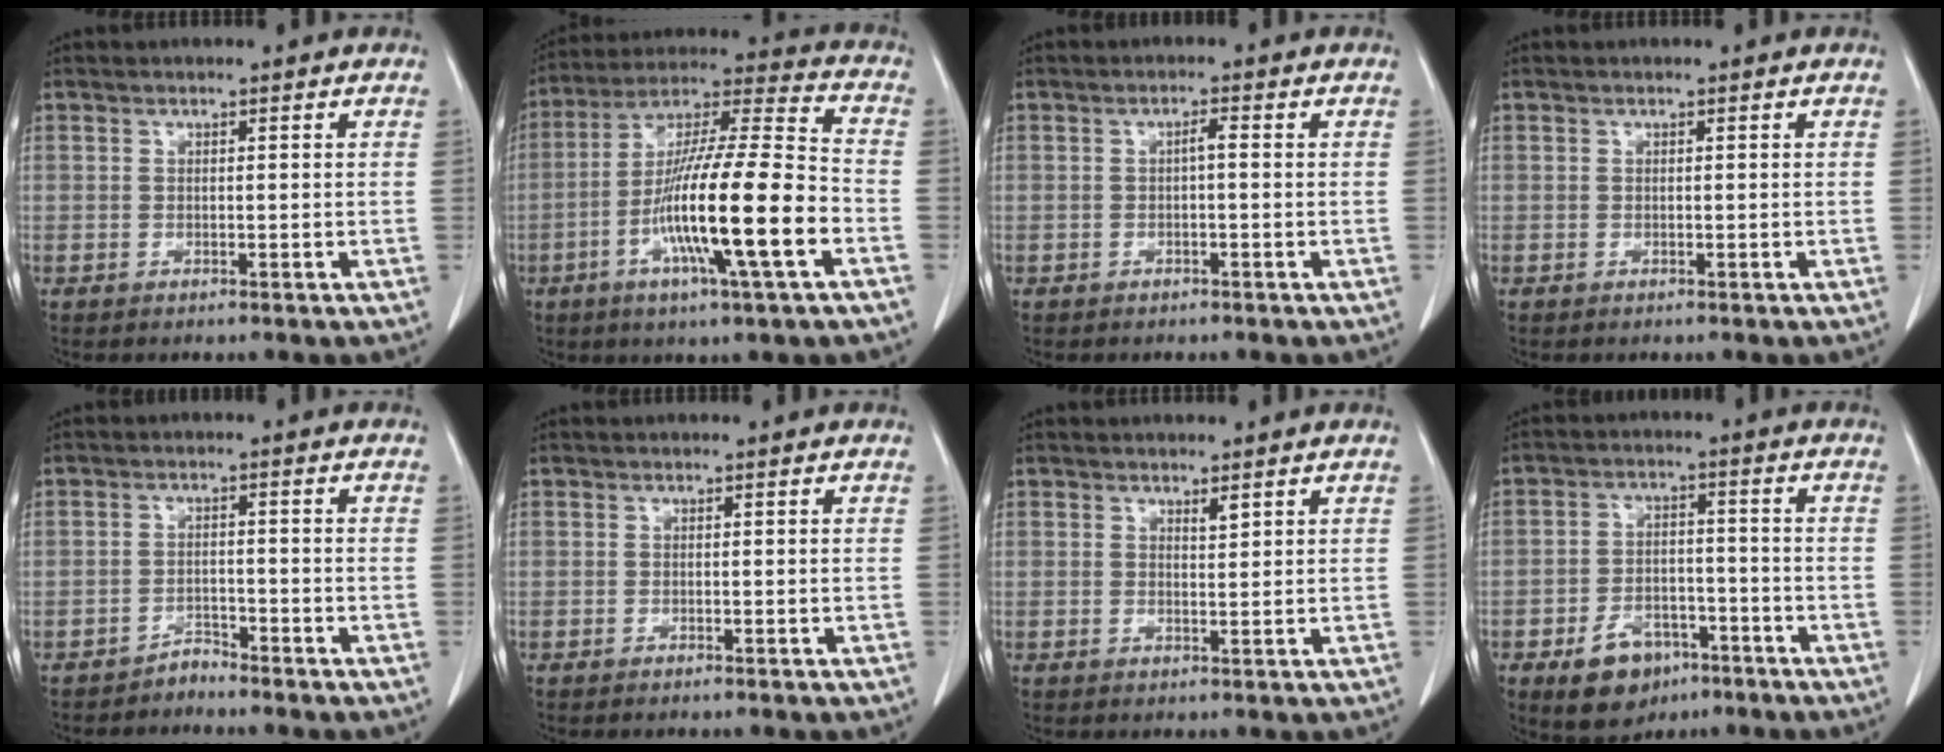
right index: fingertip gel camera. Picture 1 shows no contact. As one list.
[{"total": 19.3, "force": [-6.0, 0.7, 18.3], "torque": [-0.337, -0.011, -0.108]}, {"total": 1.4, "force": [-0.1, 0.3, 1.4], "torque": [-0.024, 0.005, 0.000]}, {"total": 0.0}, {"total": 2.0, "force": [-1.9, 0.3, -0.3], "torque": [0.014, -0.002, -0.032]}, {"total": 0.6, "force": [-0.4, 0.0, 0.4], "torque": [-0.008, -0.001, -0.007]}, {"total": 1.1, "force": [0.8, 0.2, 0.7], "torque": [-0.017, -0.004, 0.017]}, {"total": 8.5, "force": [-4.9, 5.3, 4.5], "torque": [-0.082, 0.007, -0.073]}]